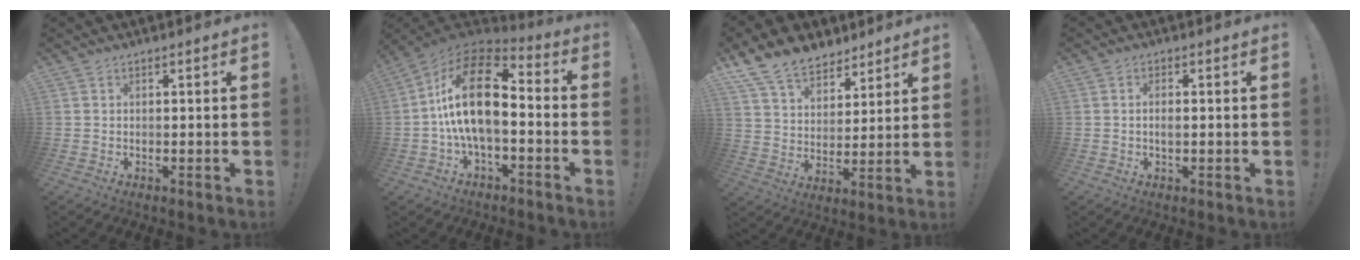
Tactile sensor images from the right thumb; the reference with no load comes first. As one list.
[{"total": 19.9, "force": [1.2, 9.9, 17.2], "torque": [-0.324, 0.005, 0.023]}, {"total": 13.3, "force": [9.8, 7.8, 4.4], "torque": [-0.083, -0.067, 0.189]}, {"total": 2.0, "force": [-0.2, 0.8, 1.8], "torque": [-0.025, 0.001, -0.006]}]